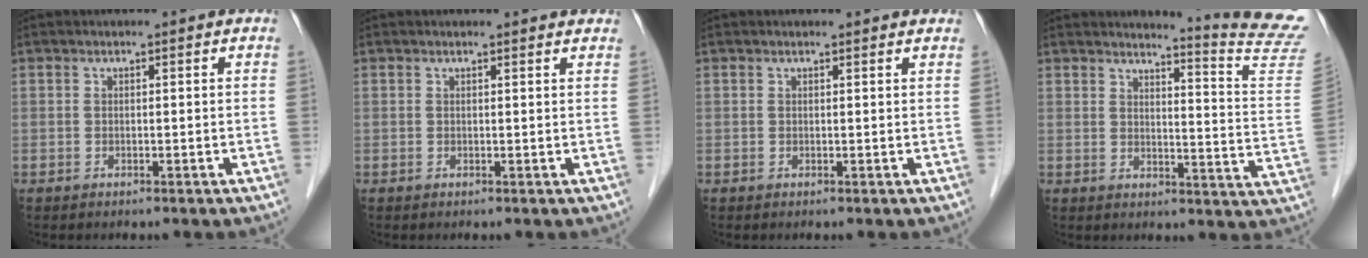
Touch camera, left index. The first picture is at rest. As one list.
[{"total": 3.1, "force": [3.1, 0.5, 0.5], "torque": [-0.010, 0.001, 0.022]}, {"total": 2.4, "force": [2.3, 0.3, 0.3], "torque": [-0.011, 0.003, 0.018]}, {"total": 13.8, "force": [13.3, -2.6, 2.2], "torque": [-0.033, -0.136, 0.134]}]